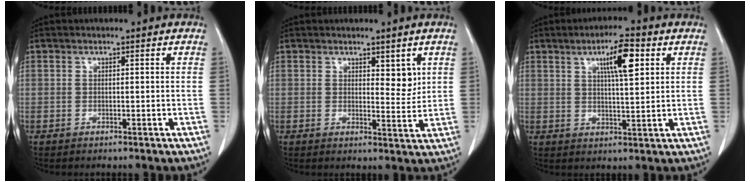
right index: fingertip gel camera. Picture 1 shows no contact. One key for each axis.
{"total": 3.4, "fx": 1.7, "fy": 1.4, "fz": 2.6, "tx": -0.033, "ty": -0.013, "tz": 0.026}
{"total": 7.3, "fx": 3.0, "fy": 1.1, "fz": 6.5, "tx": -0.110, "ty": 0.006, "tz": 0.049}